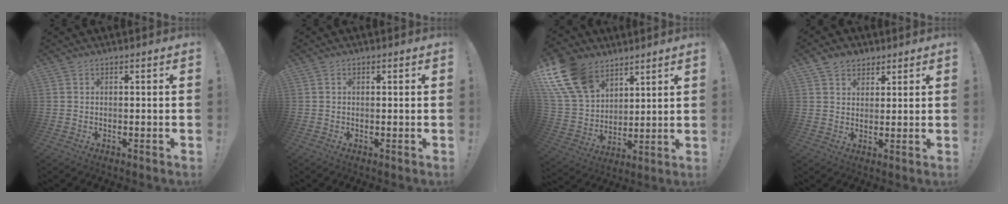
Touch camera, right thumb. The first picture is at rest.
{"total": 0.5, "force": [0.2, 0.3, 0.3], "torque": [0.000, -0.002, 0.002]}
{"total": 17.9, "force": [10.4, 11.8, 8.6], "torque": [-0.180, -0.057, 0.202]}
{"total": 4.7, "force": [3.0, 3.5, 0.8], "torque": [-0.012, -0.013, 0.056]}